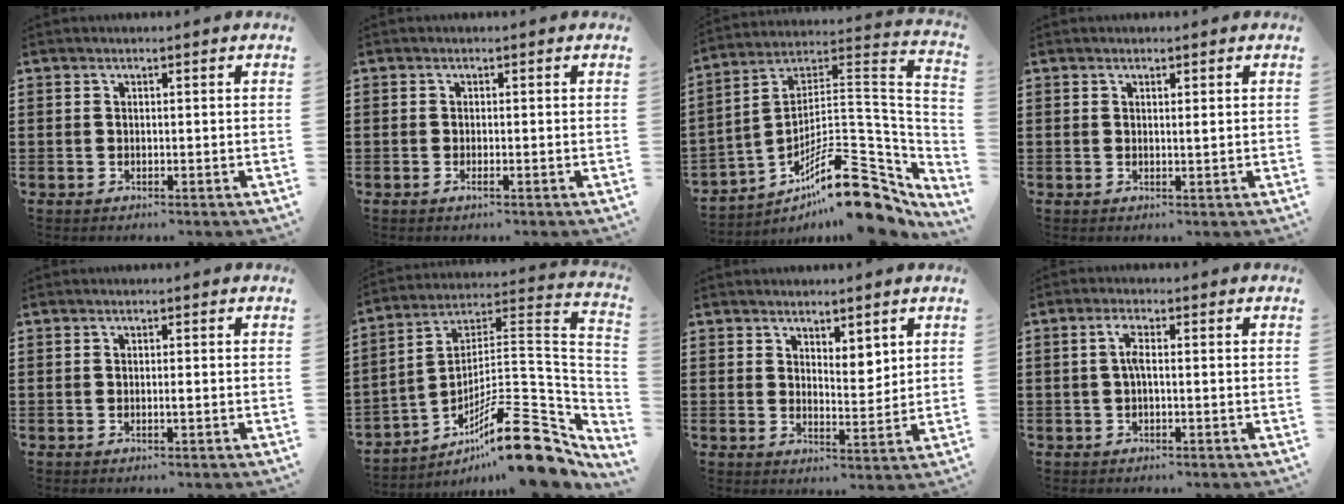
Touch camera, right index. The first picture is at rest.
{"total": 0.8, "force": [-0.4, 0.0, 0.7], "torque": [-0.012, -0.005, -0.008]}
{"total": 16.5, "force": [-10.6, 5.1, 11.7], "torque": [-0.166, 0.027, -0.186]}
{"total": 0.7, "force": [0.3, 0.0, 0.7], "torque": [-0.014, -0.001, 0.007]}
{"total": 0.7, "force": [-0.2, 0.0, 0.6], "torque": [-0.012, -0.003, -0.003]}
{"total": 17.2, "force": [-10.7, 3.7, 12.9], "torque": [-0.190, 0.030, -0.184]}
{"total": 3.5, "force": [2.9, 1.6, 1.1], "torque": [-0.021, -0.001, 0.053]}
{"total": 2.5, "force": [-0.2, 0.6, 2.4], "torque": [-0.047, 0.003, -0.006]}